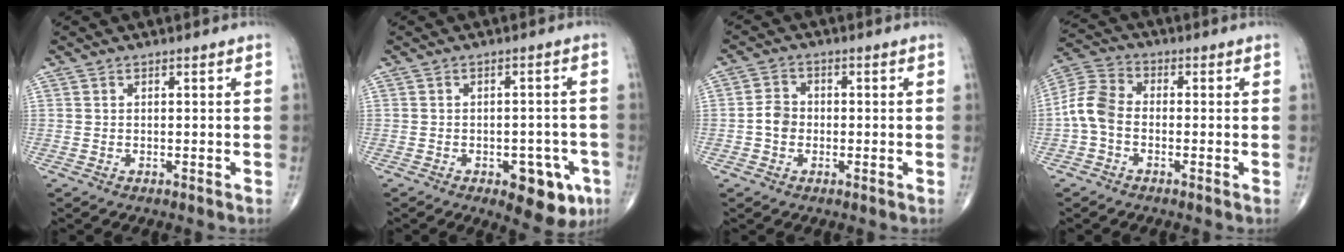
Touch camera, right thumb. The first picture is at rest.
{"total": 7.8, "force": [-3.4, 4.0, 5.8], "torque": [-0.043, 0.011, -0.036]}
{"total": 3.7, "force": [-0.8, 3.1, 2.0], "torque": [-0.028, 0.013, -0.021]}
{"total": 7.2, "force": [-1.4, 4.9, 5.0], "torque": [-0.100, 0.023, -0.044]}